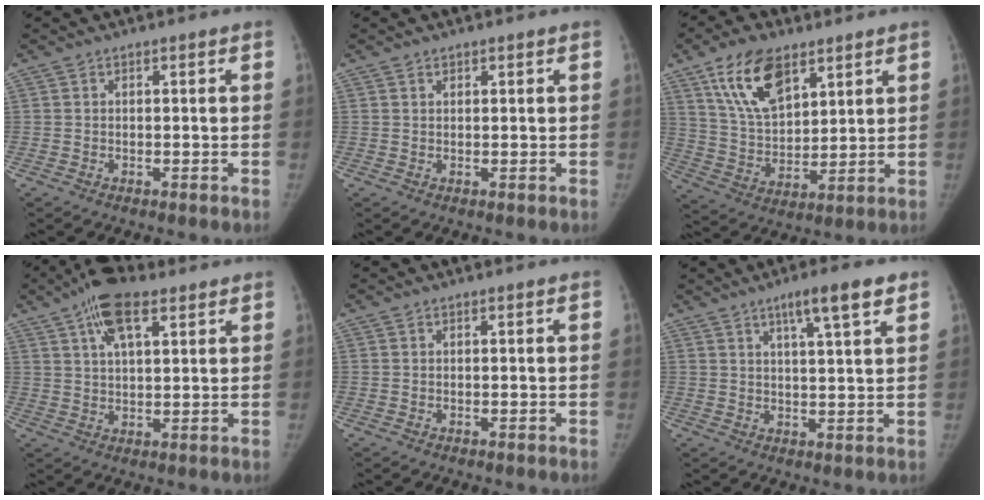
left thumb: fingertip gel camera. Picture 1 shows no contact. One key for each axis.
{"total": 0.8, "fx": 0.6, "fy": 0.5, "fz": 0.3, "tx": -0.001, "ty": -0.004, "tz": 0.009}
{"total": 14.2, "fx": 8.1, "fy": 7.4, "fz": 9.1, "tx": -0.138, "ty": -0.033, "tz": 0.158}
{"total": 10.2, "fx": 5.7, "fy": 4.3, "fz": 7.3, "tx": -0.118, "ty": -0.005, "tz": 0.098}
{"total": 0.0}
{"total": 7.9, "fx": 4.7, "fy": 0.9, "fz": 6.3, "tx": -0.094, "ty": -0.017, "tz": 0.072}